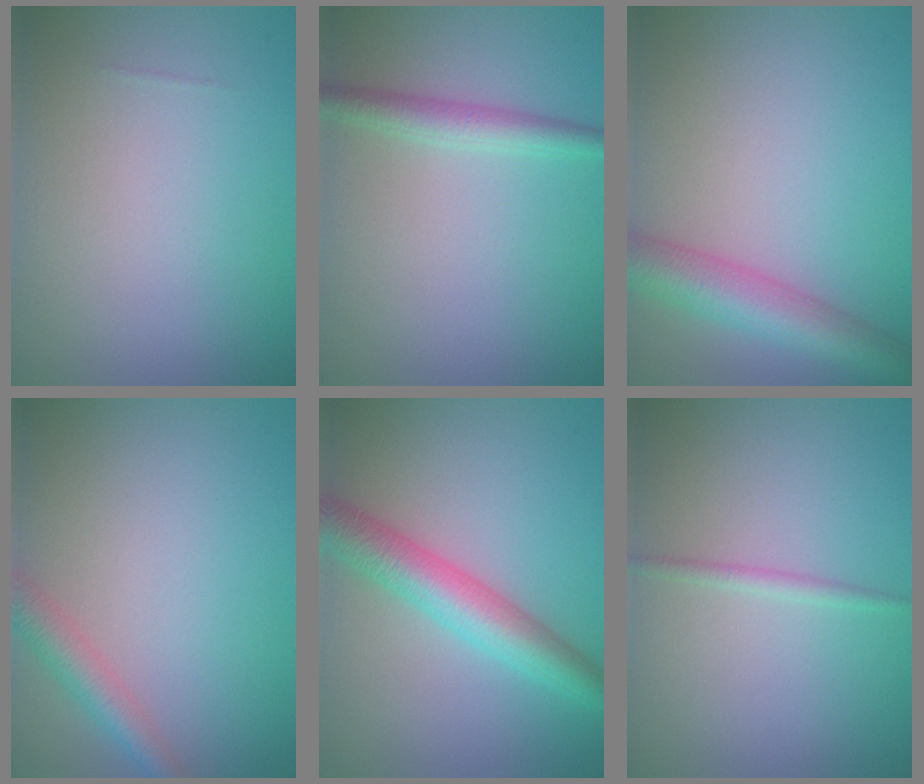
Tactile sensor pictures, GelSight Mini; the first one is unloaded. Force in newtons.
{"total": 2.4, "press": 2.4, "slide": 0.0}
{"total": 5.1, "press": 5.1, "slide": 0.2}
{"total": 2.7, "press": 2.7, "slide": 0.1}
{"total": 5.4, "press": 5.4, "slide": 0.1}
{"total": 1.0, "press": 1.0, "slide": 0.0}